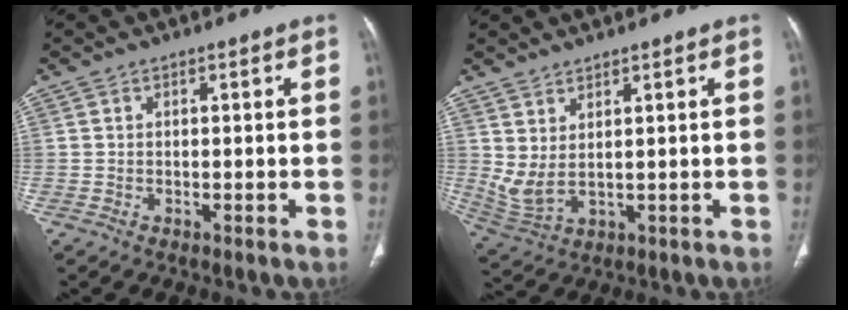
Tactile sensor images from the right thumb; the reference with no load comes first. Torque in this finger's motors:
{"motor_torque": [1.60, 3.33, -0.02, -0.01, 0.18]}